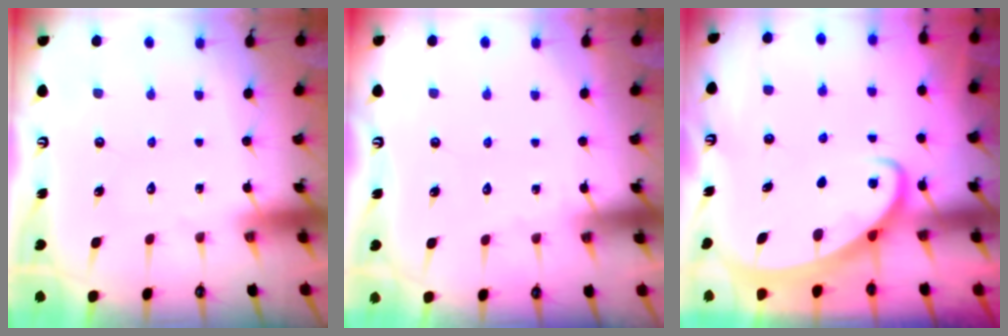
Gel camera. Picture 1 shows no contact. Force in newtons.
{"total": 1.5, "press": 1.5, "slide": 0.3}
{"total": 2.5, "press": 2.5, "slide": 0.3}